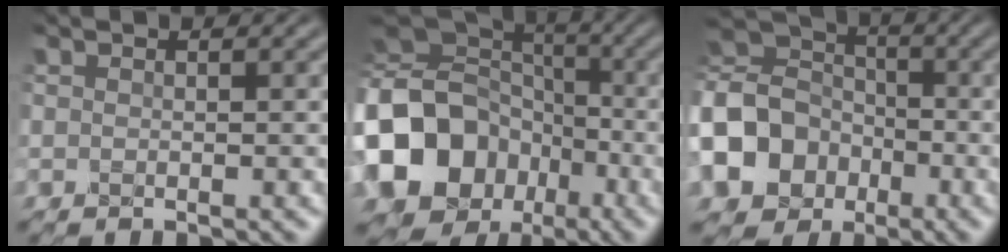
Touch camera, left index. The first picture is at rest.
{"total": 16.6, "force": [-5.6, 13.7, 7.6], "torque": [-0.184, -0.006, -0.124]}
{"total": 12.8, "force": [-4.8, 10.7, 5.2], "torque": [-0.143, -0.017, -0.118]}